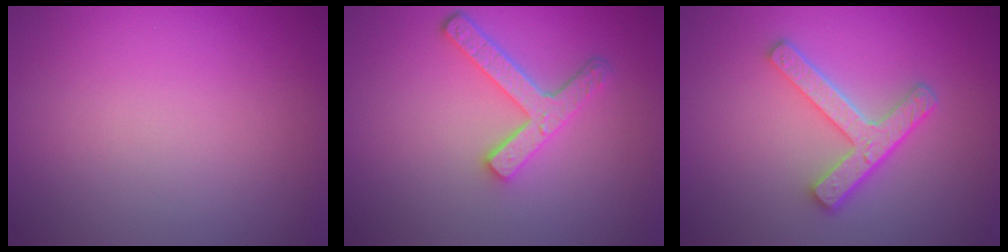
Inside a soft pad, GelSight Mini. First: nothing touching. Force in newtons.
{"total": 4.1, "press": 3.2, "slide": 2.5}
{"total": 4.3, "press": 3.3, "slide": 2.8}